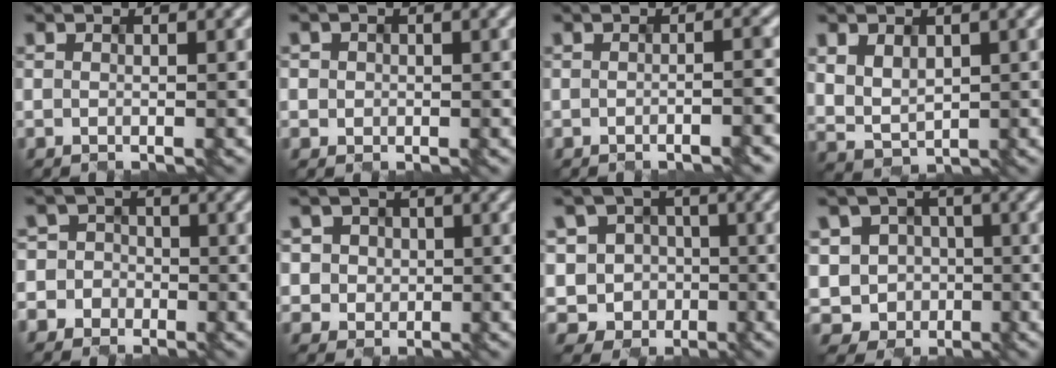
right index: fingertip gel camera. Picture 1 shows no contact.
{"total": 0.9, "force": [-0.2, 0.7, -0.5], "torque": [0.000, -0.001, 0.007]}
{"total": 2.7, "force": [-0.8, 1.1, 2.4], "torque": [-0.012, 0.014, -0.015]}
{"total": 3.1, "force": [0.6, 2.3, 2.0], "torque": [-0.055, 0.000, 0.021]}
{"total": 3.8, "force": [-1.4, 3.5, -0.2], "torque": [0.031, 0.025, -0.048]}
{"total": 3.0, "force": [0.3, 3.0, 0.3], "torque": [-0.021, 0.006, 0.012]}
{"total": 5.9, "force": [-2.2, 5.4, 1.1], "torque": [-0.023, 0.019, -0.063]}
{"total": 6.5, "force": [-1.8, 5.9, 1.9], "torque": [-0.041, 0.017, -0.057]}